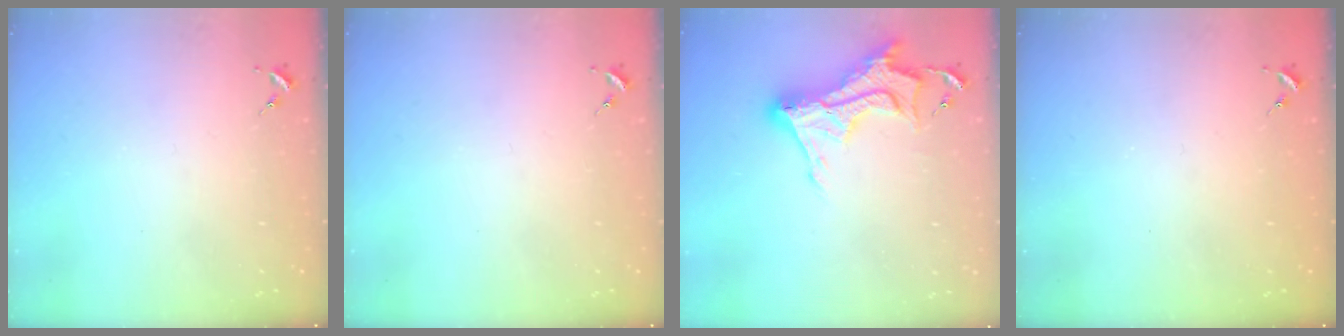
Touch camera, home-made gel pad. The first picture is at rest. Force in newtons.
{"total": 0.0}
{"total": 15.5, "press": 15.5, "slide": 1.2}
{"total": 0.7, "press": 0.7, "slide": 0.1}